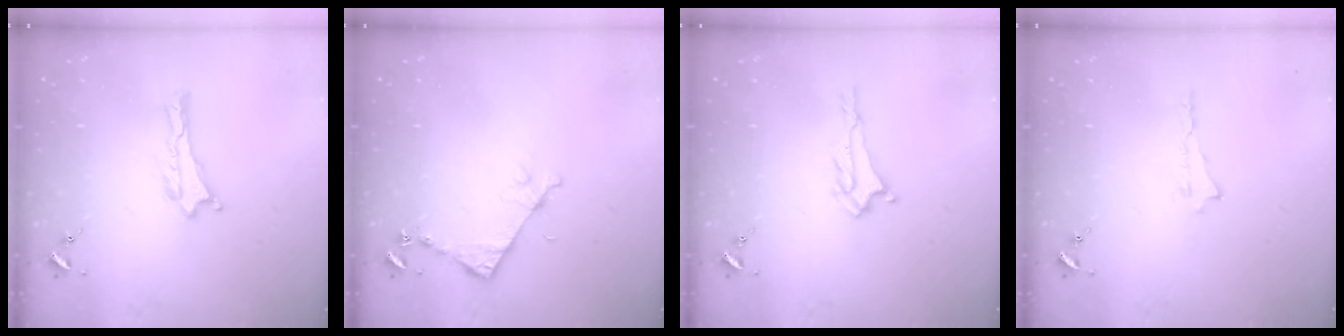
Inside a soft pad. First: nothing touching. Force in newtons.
{"total": 4.5, "press": 4.5, "slide": 0.3}
{"total": 1.9, "press": 1.9, "slide": 0.4}
{"total": 0.0}